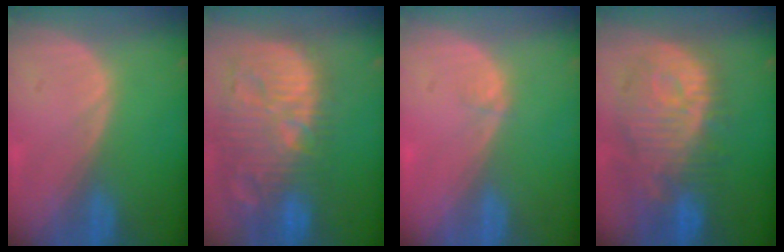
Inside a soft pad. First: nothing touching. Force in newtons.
{"total": 14.7, "press": 12.8, "slide": 7.2}
{"total": 0.5, "press": 0.5, "slide": 0.2}
{"total": 12.3, "press": 11.0, "slide": 5.4}